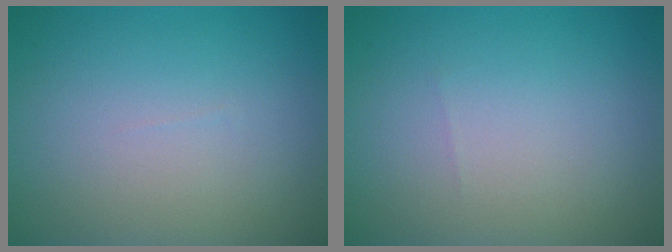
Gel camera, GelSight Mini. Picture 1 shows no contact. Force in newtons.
{"total": 0.0}